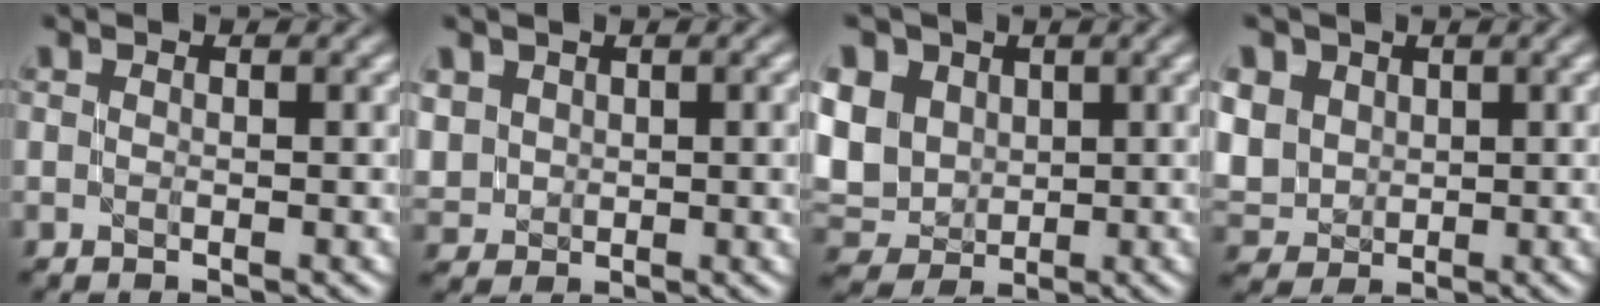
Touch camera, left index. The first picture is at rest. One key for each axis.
{"total": 4.4, "fx": 1.4, "fy": 3.4, "fz": 2.5, "tx": -0.065, "ty": 0.003, "tz": 0.029}
{"total": 10.1, "fx": 2.4, "fy": 8.1, "fz": 5.5, "tx": -0.120, "ty": 0.027, "tz": 0.025}
{"total": 6.5, "fx": 1.7, "fy": 5.4, "fz": 3.2, "tx": -0.097, "ty": 0.025, "tz": 0.026}